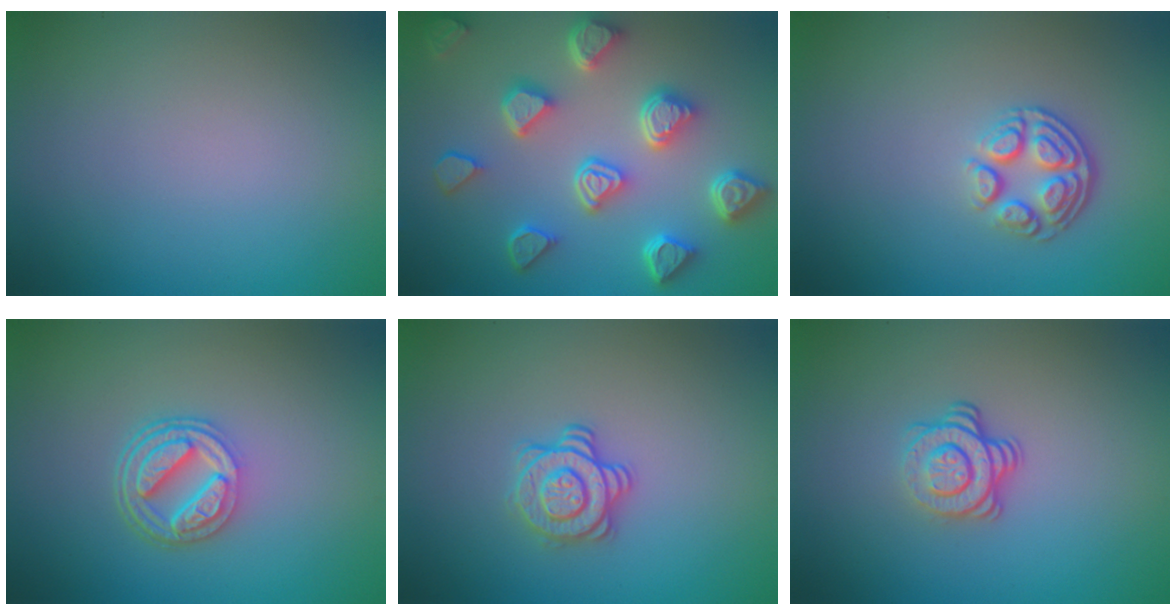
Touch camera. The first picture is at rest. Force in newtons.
{"total": 7.0, "press": 5.7, "slide": 4.1}
{"total": 3.6, "press": 2.6, "slide": 2.4}
{"total": 4.6, "press": 3.4, "slide": 3.1}
{"total": 2.9, "press": 2.6, "slide": 1.2}
{"total": 3.6, "press": 2.4, "slide": 2.7}